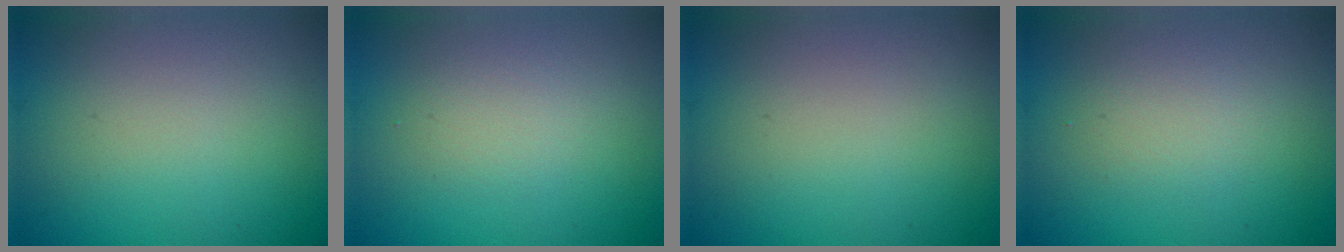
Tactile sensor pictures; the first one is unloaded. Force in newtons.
{"total": 1.7, "press": 1.7, "slide": 0.1}
{"total": 0.0}
{"total": 1.9, "press": 1.9, "slide": 0.1}